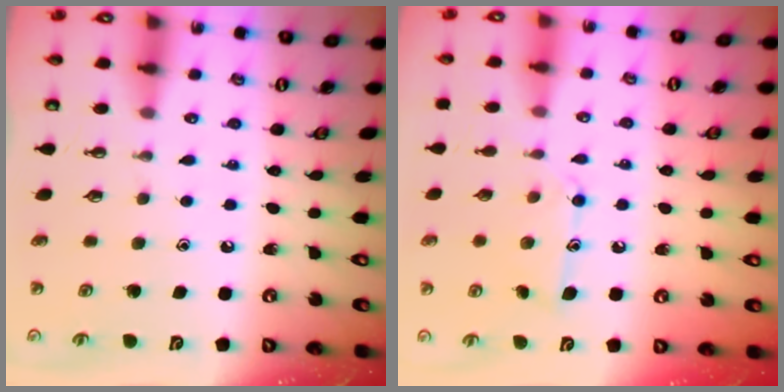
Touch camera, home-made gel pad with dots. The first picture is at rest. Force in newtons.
{"total": 9.7, "press": 9.7, "slide": 0.5}